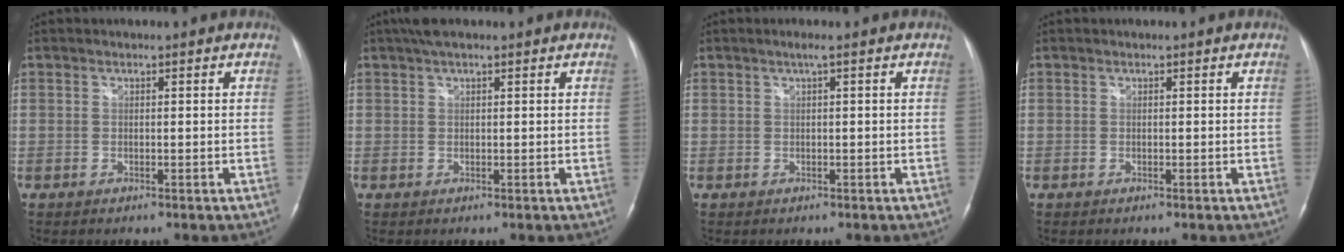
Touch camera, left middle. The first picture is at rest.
{"total": 3.3, "force": [2.4, 0.7, 2.2], "torque": [-0.044, 0.023, 0.042]}
{"total": 0.9, "force": [0.4, -0.1, 0.8], "torque": [-0.016, 0.003, 0.006]}
{"total": 0.0}